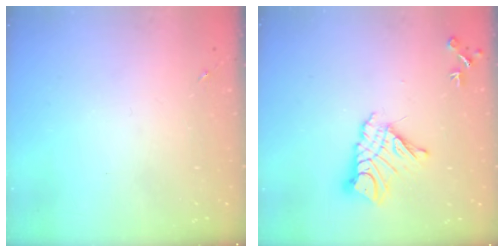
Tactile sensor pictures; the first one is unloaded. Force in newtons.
{"total": 13.7, "press": 13.7, "slide": 1.3}